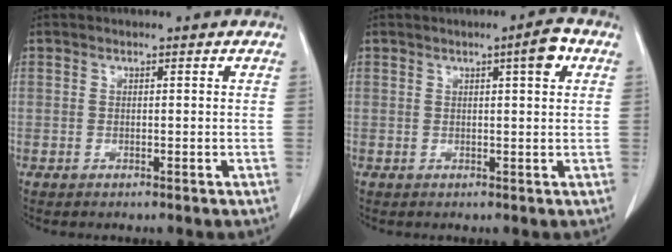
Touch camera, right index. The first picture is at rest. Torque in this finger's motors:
{"motor_torque": [0.14, 0.08, 0.06, 0.02]}